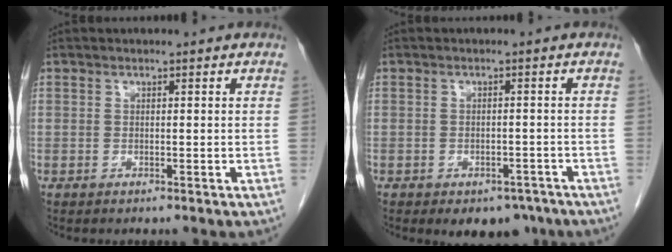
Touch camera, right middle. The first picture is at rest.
{"total": 6.3, "force": [-4.5, 3.6, 2.5], "torque": [-0.016, 0.007, -0.056]}